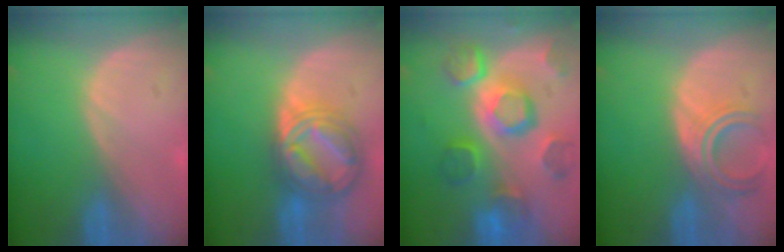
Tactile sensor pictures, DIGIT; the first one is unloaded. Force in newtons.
{"total": 9.0, "press": 9.0, "slide": 0.6}
{"total": 12.1, "press": 10.5, "slide": 5.9}
{"total": 5.1, "press": 5.0, "slide": 0.5}